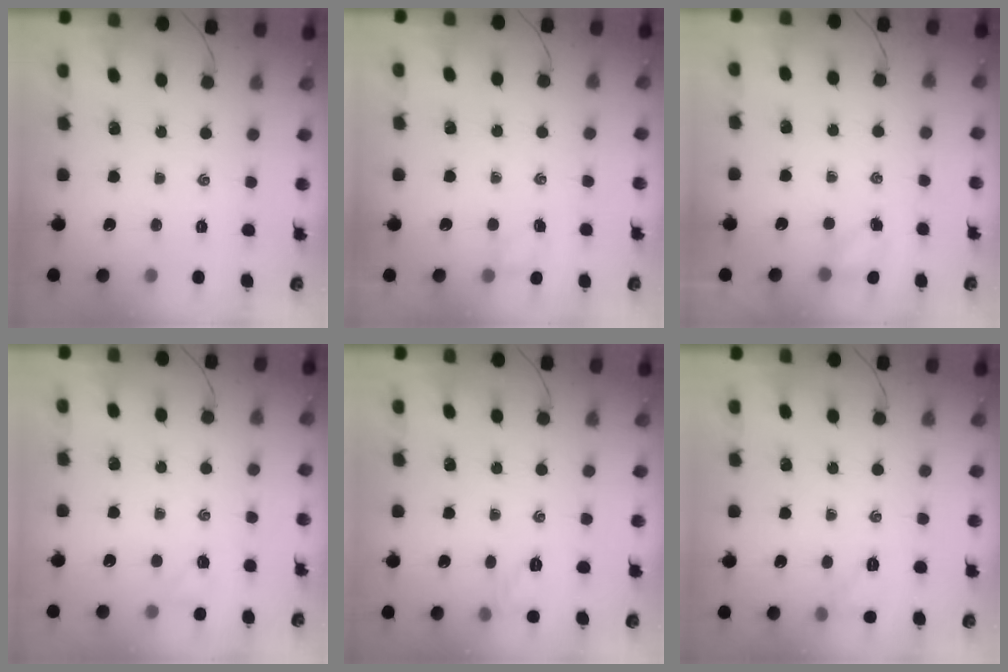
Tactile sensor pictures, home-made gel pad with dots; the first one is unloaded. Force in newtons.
{"total": 2.7, "press": 2.5, "slide": 0.8}
{"total": 3.5, "press": 3.3, "slide": 1.0}
{"total": 3.2, "press": 3.0, "slide": 1.0}
{"total": 6.2, "press": 6.0, "slide": 1.4}
{"total": 6.1, "press": 5.9, "slide": 1.4}